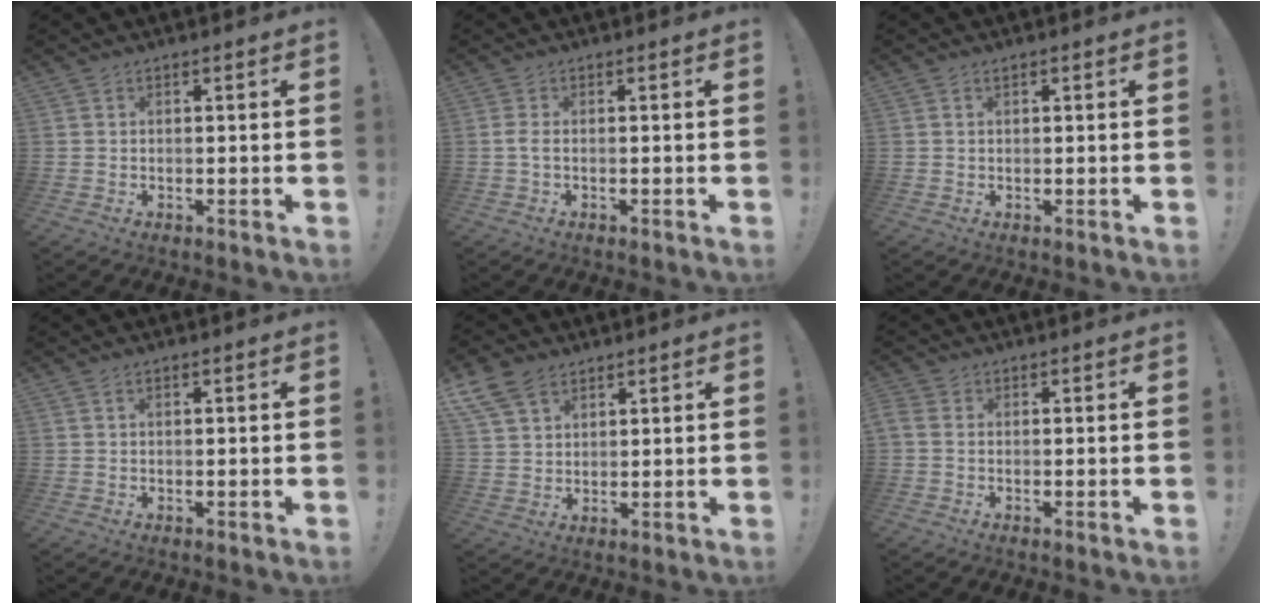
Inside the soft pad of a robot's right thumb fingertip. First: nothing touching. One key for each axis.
{"total": 1.9, "fx": -0.2, "fy": 0.6, "fz": 1.8, "tx": -0.032, "ty": 0.004, "tz": -0.004}
{"total": 0.7, "fx": 0.3, "fy": 0.5, "fz": 0.4, "tx": -0.007, "ty": 0.001, "tz": 0.004}
{"total": 0.6, "fx": 0.2, "fy": 0.2, "fz": 0.5, "tx": -0.003, "ty": -0.002, "tz": 0.001}
{"total": 9.1, "fx": 6.0, "fy": 5.6, "fz": 3.9, "tx": -0.083, "ty": -0.024, "tz": 0.119}
{"total": 1.6, "fx": -0.2, "fy": 1.3, "fz": 1.0, "tx": -0.017, "ty": 0.003, "tz": -0.002}